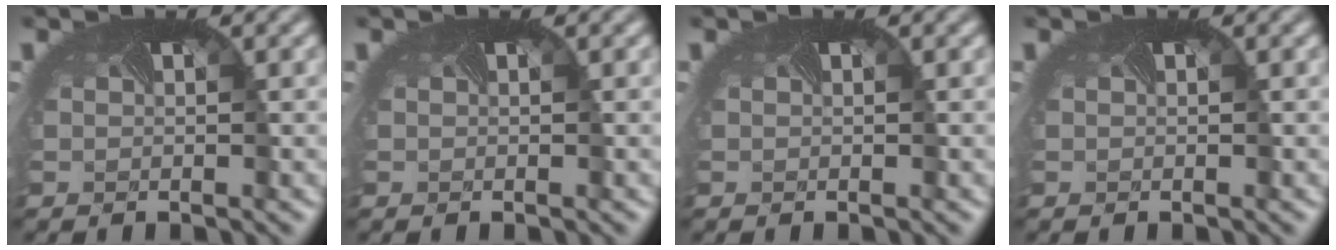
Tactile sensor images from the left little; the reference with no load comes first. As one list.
[{"total": 0.0}, {"total": 0.0}, {"total": 0.0}]